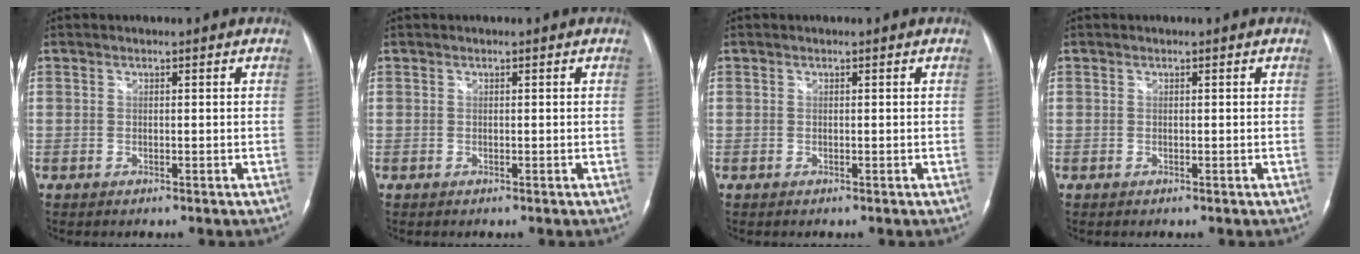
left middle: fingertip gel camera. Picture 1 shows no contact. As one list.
[{"total": 0.0}, {"total": 0.0}, {"total": 0.0}]